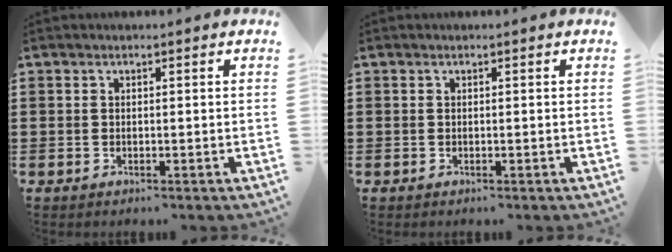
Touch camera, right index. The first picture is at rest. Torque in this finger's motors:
{"motor_torque": [-0.02, 0.38, 0.00, -0.01]}